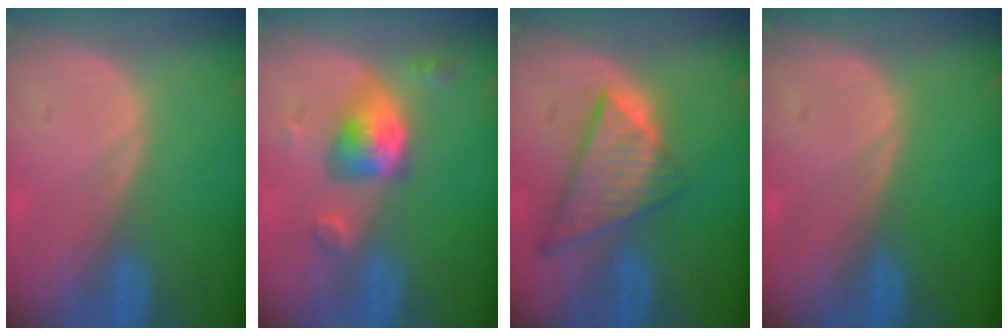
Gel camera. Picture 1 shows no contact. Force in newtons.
{"total": 5.5, "press": 5.3, "slide": 1.3}
{"total": 8.7, "press": 7.5, "slide": 4.5}
{"total": 0.0}